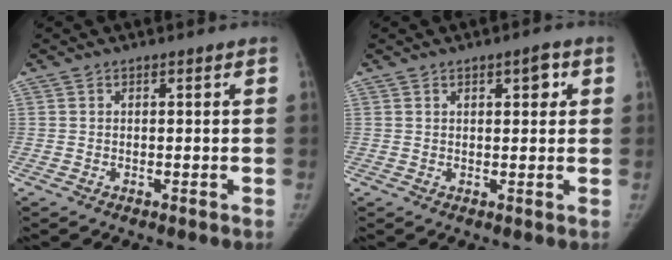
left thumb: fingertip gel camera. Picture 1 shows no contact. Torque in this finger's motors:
{"motor_torque": [-0.22, -0.09, -0.53, 0.10, -0.11]}